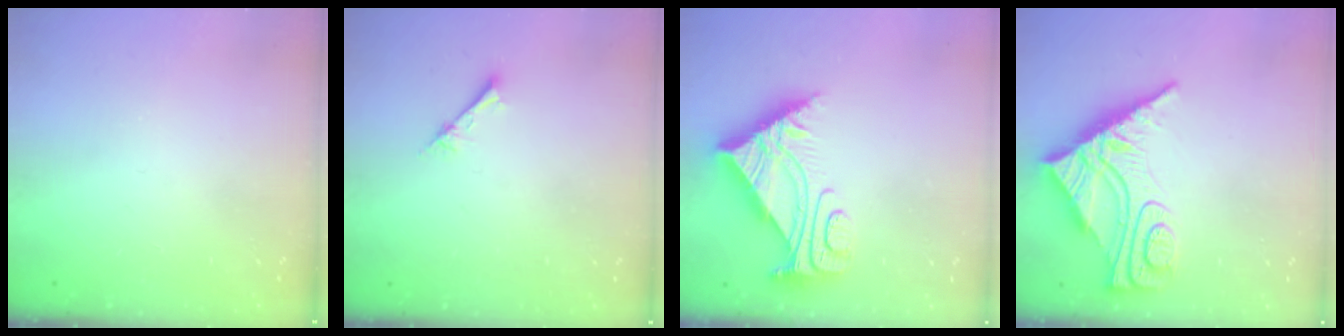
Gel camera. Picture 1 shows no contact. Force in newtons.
{"total": 2.3, "press": 2.3, "slide": 0.3}
{"total": 10.8, "press": 10.7, "slide": 0.9}
{"total": 12.3, "press": 12.2, "slide": 1.2}